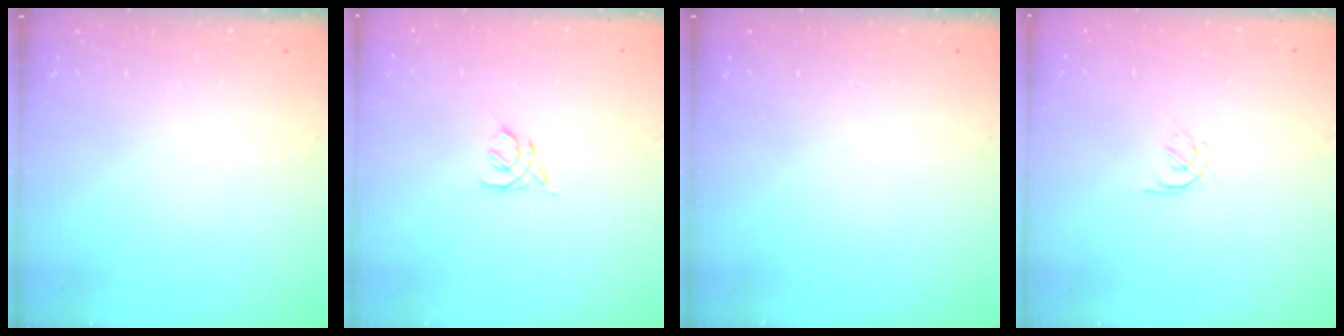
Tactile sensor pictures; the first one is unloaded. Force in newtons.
{"total": 2.8, "press": 2.8, "slide": 0.7}
{"total": 0.0}
{"total": 2.1, "press": 2.0, "slide": 0.6}